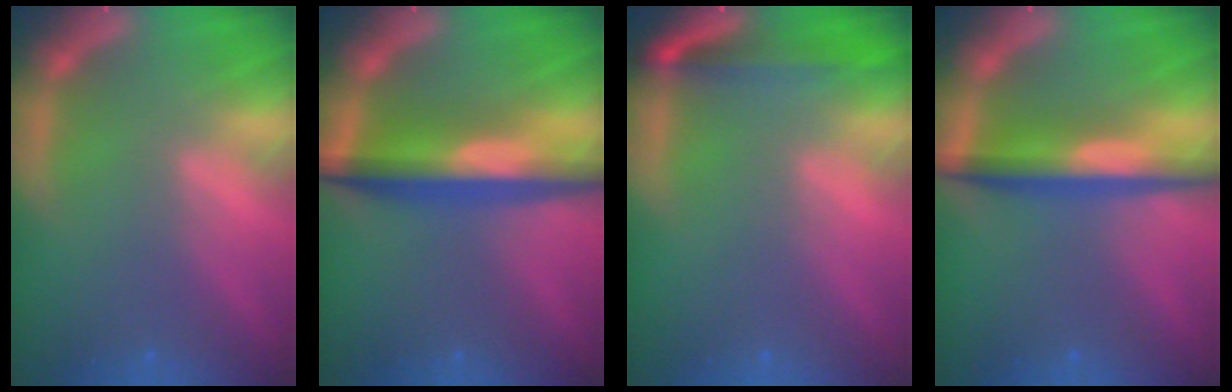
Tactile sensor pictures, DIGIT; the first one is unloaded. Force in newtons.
{"total": 7.1}
{"total": 4.4}
{"total": 5.5}